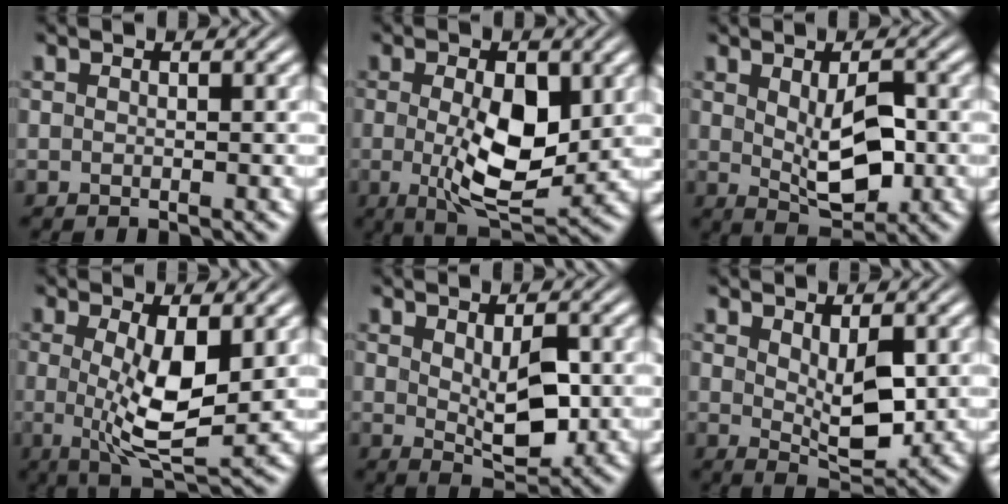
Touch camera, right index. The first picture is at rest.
{"total": 7.3, "force": [-0.6, 3.3, 6.5], "torque": [-0.116, -0.031, 0.002]}
{"total": 4.9, "force": [0.1, 2.0, 4.5], "torque": [-0.064, -0.017, 0.012]}
{"total": 6.5, "force": [0.2, 2.0, 6.1], "torque": [-0.103, -0.023, 0.011]}
{"total": 4.1, "force": [0.5, 1.4, 3.7], "torque": [-0.053, -0.019, 0.017]}
{"total": 4.1, "force": [1.0, 1.4, 3.8], "torque": [-0.051, -0.021, 0.025]}